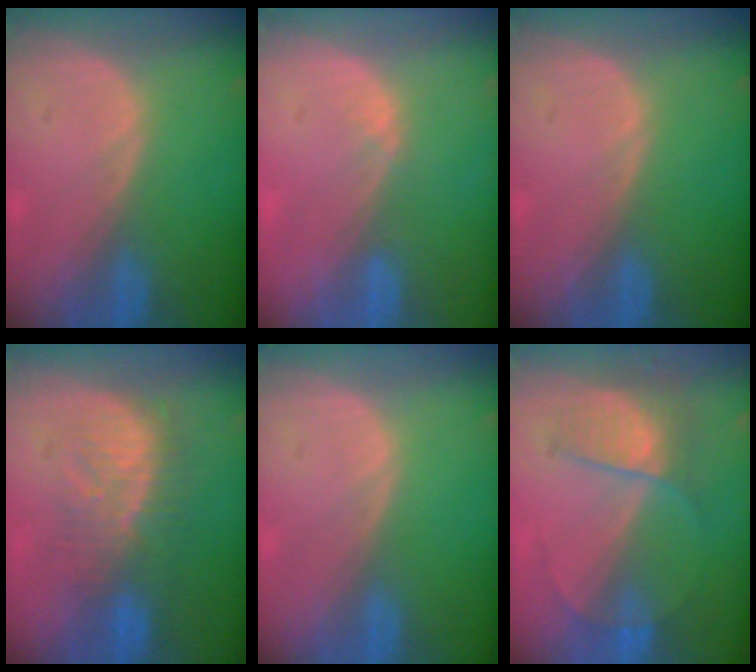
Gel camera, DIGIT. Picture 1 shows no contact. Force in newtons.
{"total": 1.0, "press": 0.8, "slide": 0.6}
{"total": 0.0}
{"total": 8.1, "press": 7.9, "slide": 1.7}
{"total": 0.0}
{"total": 7.3, "press": 6.2, "slide": 3.8}